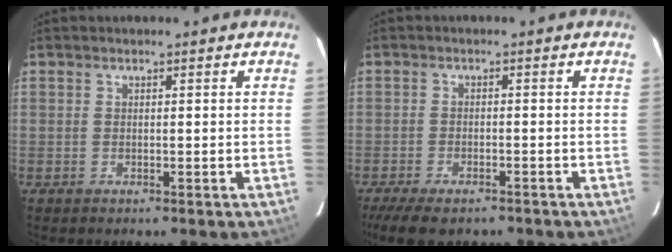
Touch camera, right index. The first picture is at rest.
{"total": 9.2, "force": [-7.2, 3.1, 4.8], "torque": [-0.114, -0.028, -0.120]}